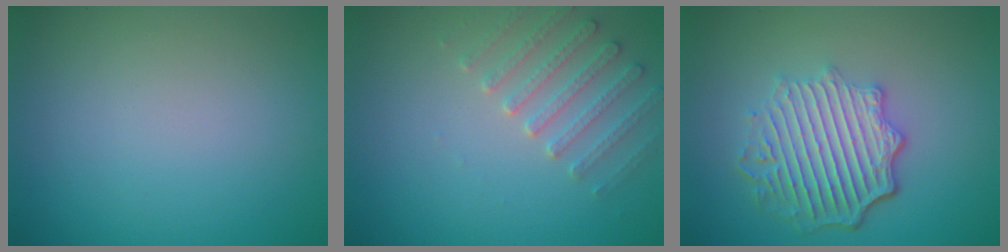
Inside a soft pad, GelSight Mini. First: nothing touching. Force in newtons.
{"total": 3.0, "press": 2.9, "slide": 0.8}
{"total": 6.0, "press": 4.6, "slide": 3.8}